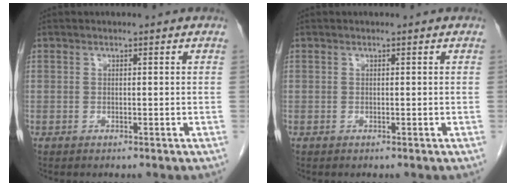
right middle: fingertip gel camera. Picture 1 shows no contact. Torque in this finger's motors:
{"motor_torque": [-0.06, -0.10, -0.03, -0.01]}